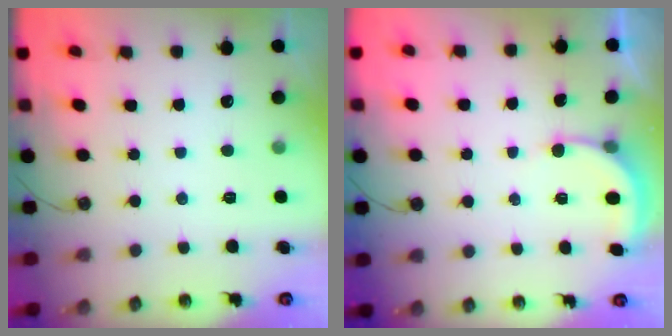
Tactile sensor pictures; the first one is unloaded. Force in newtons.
{"total": 2.4, "press": 2.4, "slide": 0.5}